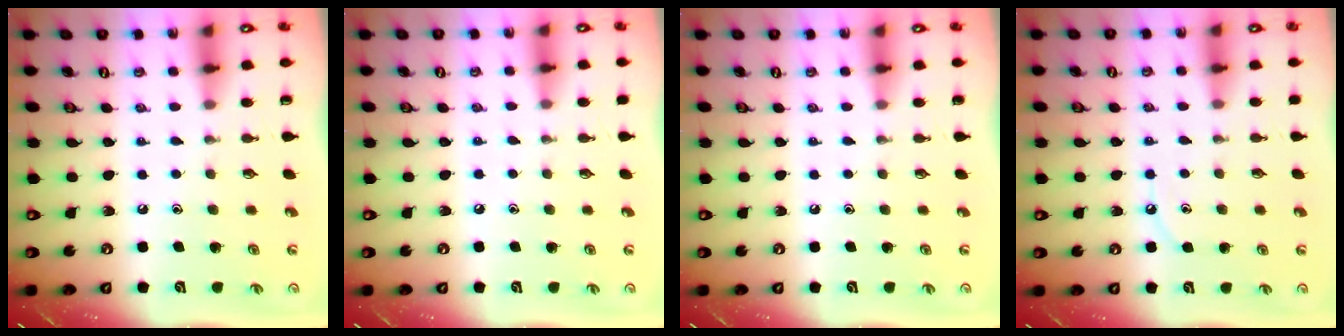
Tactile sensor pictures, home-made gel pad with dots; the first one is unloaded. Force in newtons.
{"total": 2.6, "press": 2.6, "slide": 0.3}
{"total": 0.0}
{"total": 4.7, "press": 4.7, "slide": 0.4}